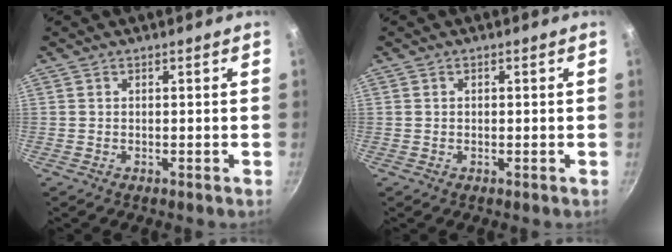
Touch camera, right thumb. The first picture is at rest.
{"total": 0.5, "force": [0.0, 0.4, 0.3], "torque": [-0.004, 0.002, 0.001]}